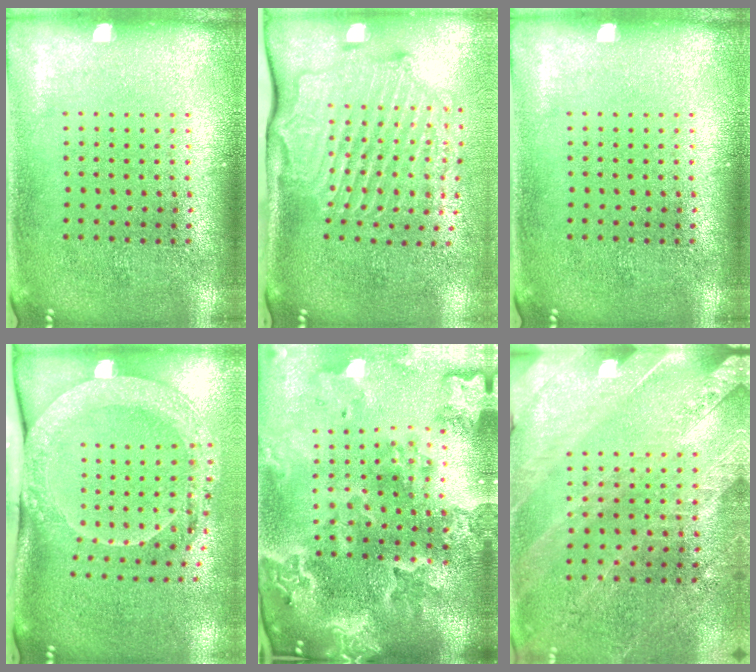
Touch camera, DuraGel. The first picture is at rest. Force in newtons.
{"total": 2.8, "press": 2.2, "slide": 1.8}
{"total": 0.0}
{"total": 2.2, "press": 2.1, "slide": 0.7}
{"total": 4.5, "press": 3.6, "slide": 2.6}
{"total": 2.5, "press": 2.5, "slide": 0.4}